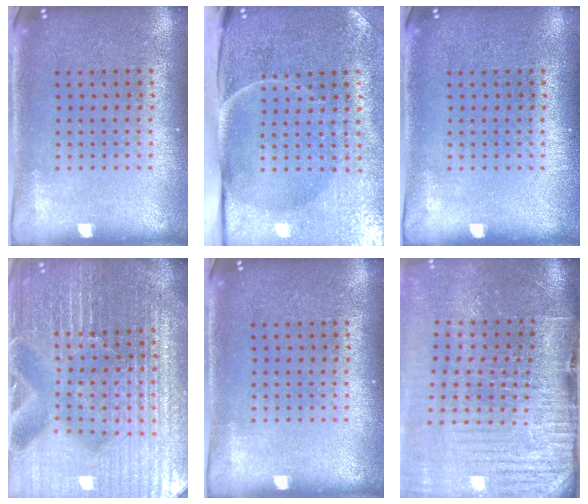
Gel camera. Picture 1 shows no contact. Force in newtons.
{"total": 5.0, "press": 3.9, "slide": 3.0}
{"total": 0.0}
{"total": 6.3, "press": 5.6, "slide": 2.8}
{"total": 0.0}
{"total": 4.3, "press": 3.7, "slide": 2.2}